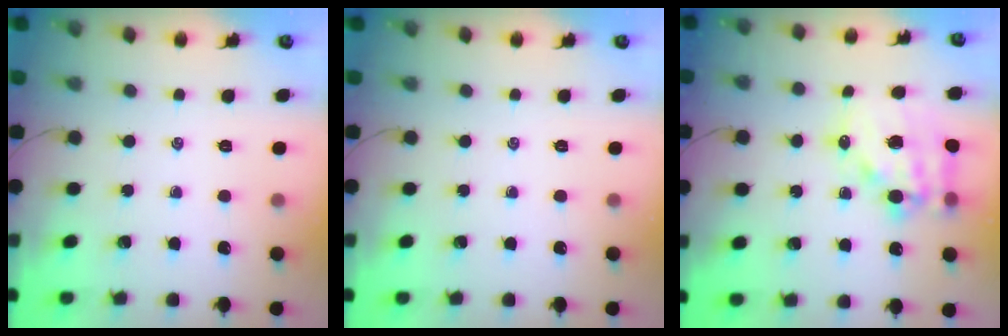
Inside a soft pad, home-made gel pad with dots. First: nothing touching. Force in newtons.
{"total": 0.0}
{"total": 16.2, "press": 15.8, "slide": 3.5}